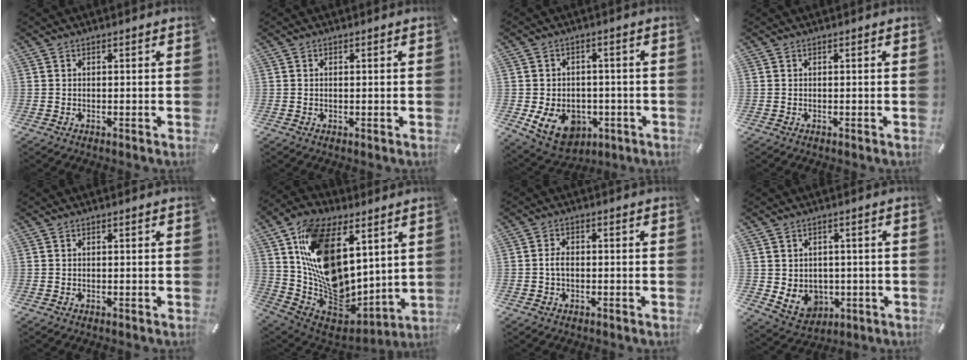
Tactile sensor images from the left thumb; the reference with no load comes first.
{"total": 0.6, "force": [0.1, 0.3, 0.5], "torque": [-0.011, 0.000, 0.001]}
{"total": 10.8, "force": [-3.6, 8.2, 6.0], "torque": [-0.108, 0.015, -0.062]}
{"total": 0.0}
{"total": 0.0}
{"total": 20.3, "force": [6.2, 13.8, 13.5], "torque": [-0.265, -0.048, 0.111]}
{"total": 3.1, "force": [-0.5, 2.0, 2.3], "torque": [-0.050, 0.004, -0.012]}
{"total": 6.2, "force": [0.2, 5.9, 1.9], "torque": [-0.034, -0.011, 0.006]}